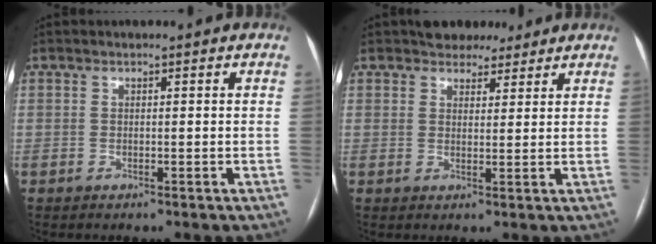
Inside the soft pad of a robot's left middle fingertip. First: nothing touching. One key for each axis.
{"total": 5.4, "fx": 4.5, "fy": 2.6, "fz": 1.4, "tx": -0.014, "ty": 0.009, "tz": 0.068}